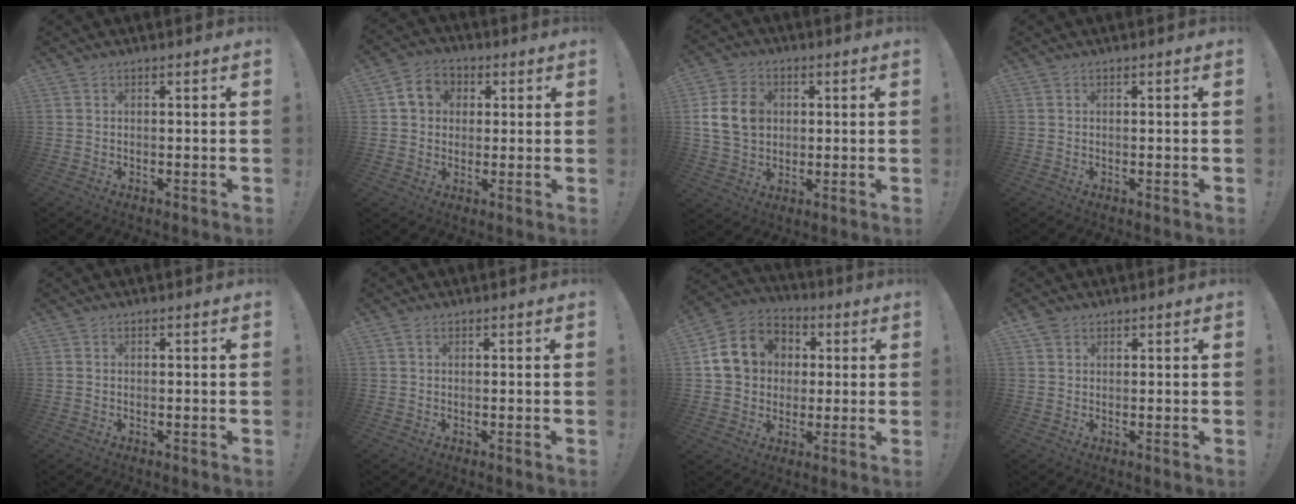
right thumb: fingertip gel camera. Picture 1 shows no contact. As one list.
[{"total": 8.1, "force": [2.5, 6.9, 3.3], "torque": [-0.048, 0.001, 0.051]}, {"total": 12.1, "force": [2.1, 9.6, 7.0], "torque": [-0.128, 0.001, 0.047]}, {"total": 0.0}, {"total": 0.0}, {"total": 0.7, "force": [0.3, 0.5, 0.4], "torque": [-0.008, 0.002, 0.006]}, {"total": 14.0, "force": [2.7, 12.3, 6.2], "torque": [-0.083, 0.007, 0.064]}, {"total": 2.4, "force": [1.6, 1.6, 0.6], "torque": [-0.013, -0.002, 0.033]}]